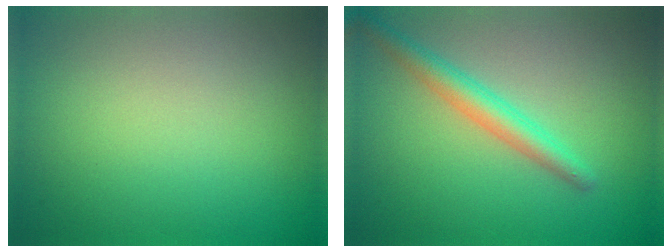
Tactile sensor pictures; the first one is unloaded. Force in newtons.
{"total": 2.9, "press": 2.9, "slide": 0.1}